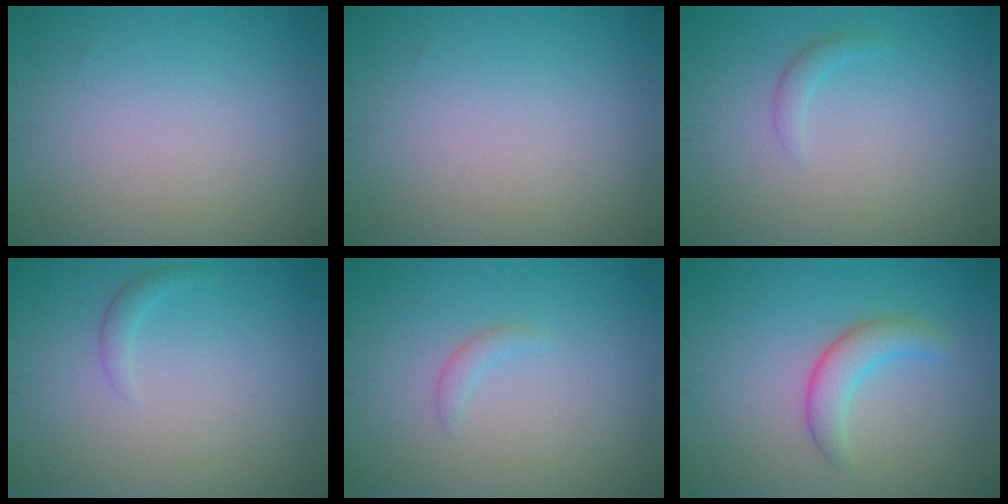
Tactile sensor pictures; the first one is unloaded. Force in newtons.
{"total": 0.0}
{"total": 1.0, "press": 1.0, "slide": 0.1}
{"total": 1.0, "press": 1.0, "slide": 0.0}
{"total": 0.9, "press": 0.9, "slide": 0.1}
{"total": 2.7, "press": 2.7, "slide": 0.1}